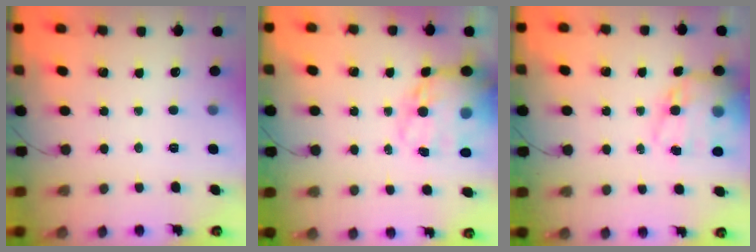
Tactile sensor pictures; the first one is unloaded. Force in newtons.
{"total": 19.7, "press": 19.2, "slide": 4.4}
{"total": 17.1, "press": 16.7, "slide": 3.6}